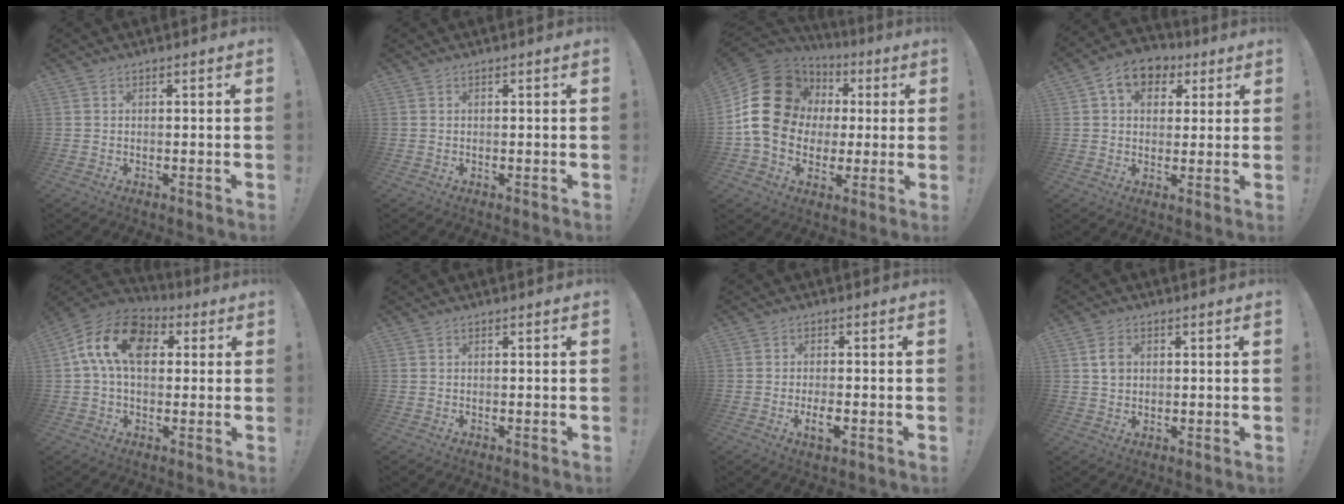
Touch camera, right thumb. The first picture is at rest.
{"total": 0.0}
{"total": 22.5, "force": [2.7, 18.7, 12.3], "torque": [-0.204, 0.001, 0.078]}
{"total": 9.5, "force": [3.8, 7.1, 5.0], "torque": [-0.078, -0.005, 0.075]}
{"total": 16.2, "force": [4.2, 10.3, 11.7], "torque": [-0.214, 0.012, 0.077]}
{"total": 0.0}
{"total": 3.9, "force": [-1.5, 1.4, 3.3], "torque": [-0.053, 0.002, -0.026]}
{"total": 4.2, "force": [0.9, 3.2, 2.4], "torque": [-0.034, 0.001, 0.016]}